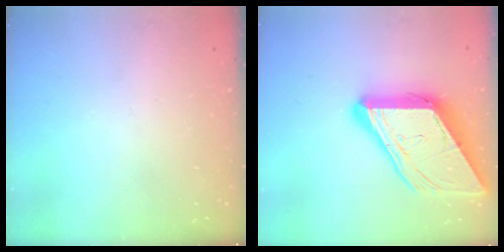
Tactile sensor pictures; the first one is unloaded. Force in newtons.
{"total": 19.0, "press": 18.8, "slide": 2.1}